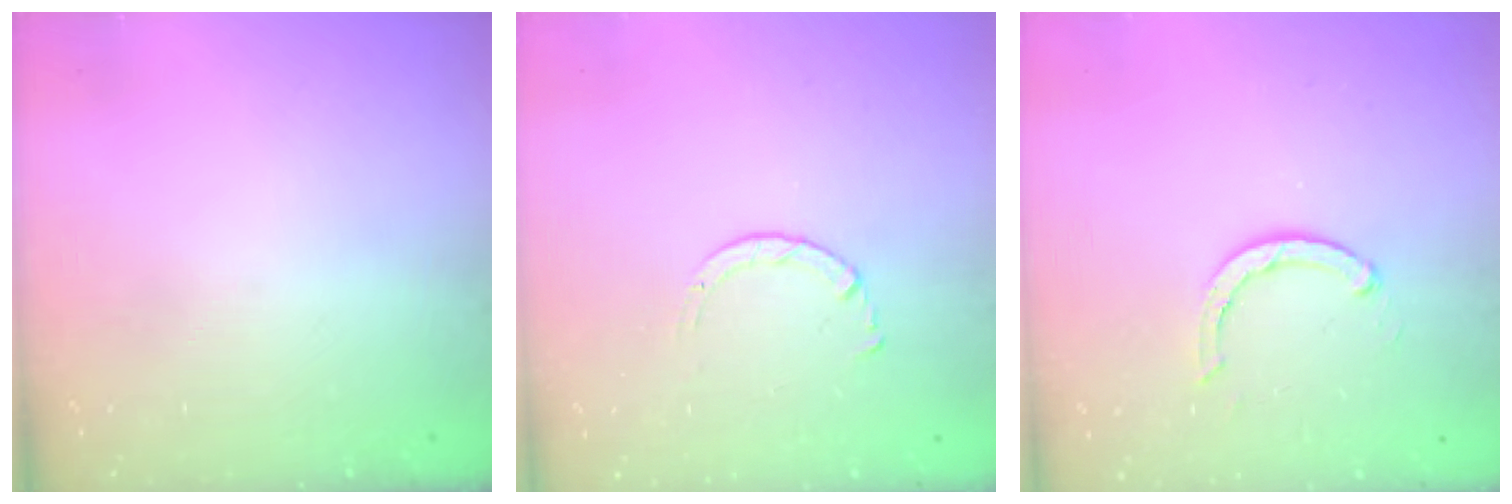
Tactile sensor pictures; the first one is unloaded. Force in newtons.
{"total": 1.7, "press": 1.7, "slide": 0.2}
{"total": 2.9, "press": 2.8, "slide": 0.5}